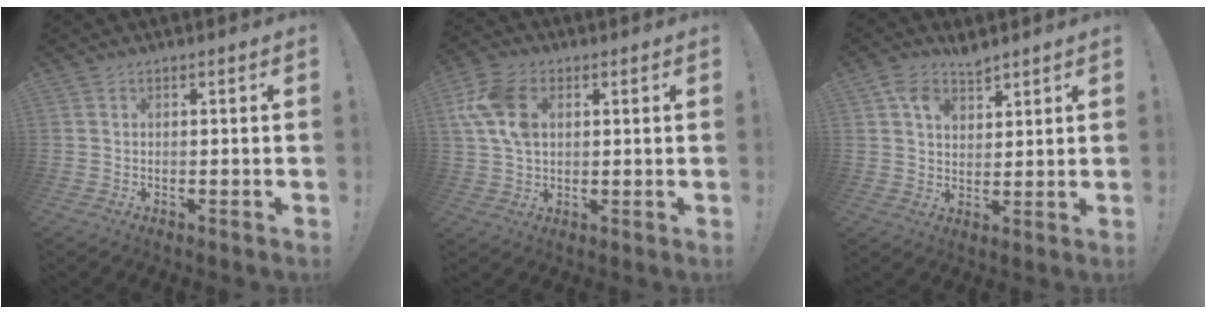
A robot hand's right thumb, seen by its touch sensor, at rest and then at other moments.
{"total": 12.0, "force": [3.2, 8.0, 8.4], "torque": [-0.173, 0.007, 0.064]}
{"total": 6.4, "force": [4.3, 3.9, 2.7], "torque": [-0.044, -0.021, 0.081]}